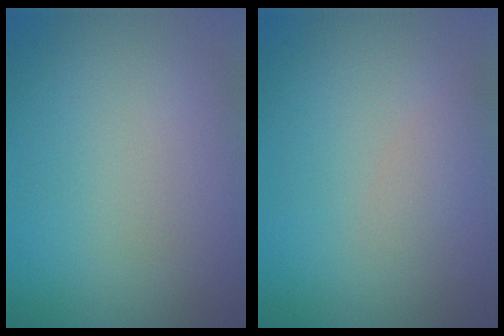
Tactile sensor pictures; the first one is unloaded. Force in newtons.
{"total": 1.1, "press": 1.1, "slide": 0.0}